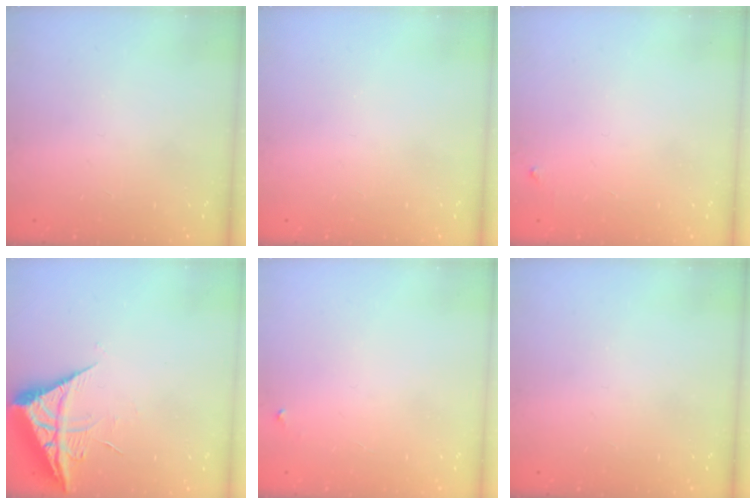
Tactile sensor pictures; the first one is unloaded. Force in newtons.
{"total": 0.0}
{"total": 3.5, "press": 3.4, "slide": 0.4}
{"total": 7.6, "press": 7.6, "slide": 0.5}
{"total": 2.2, "press": 2.2, "slide": 0.1}
{"total": 0.0}